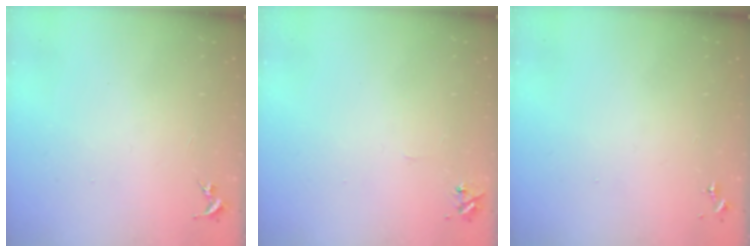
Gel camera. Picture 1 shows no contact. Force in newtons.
{"total": 4.9, "press": 4.9, "slide": 0.6}
{"total": 0.0}